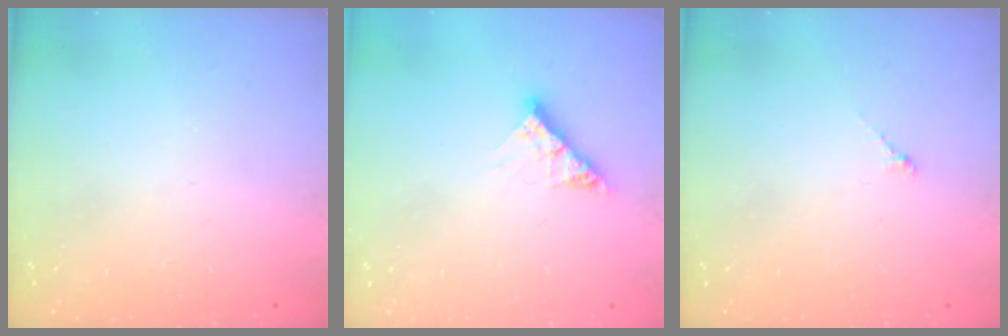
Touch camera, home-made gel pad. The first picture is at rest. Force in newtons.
{"total": 7.6, "press": 7.6, "slide": 0.7}
{"total": 0.8, "press": 0.6, "slide": 0.4}